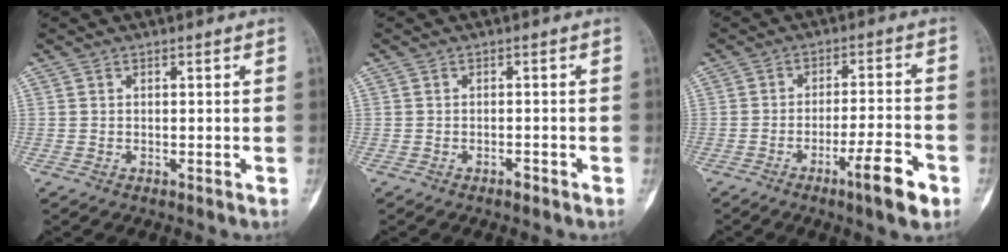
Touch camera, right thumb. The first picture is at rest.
{"total": 1.1, "force": [-0.8, 0.5, 0.6], "torque": [-0.007, 0.006, -0.013]}
{"total": 8.9, "force": [-4.7, 1.4, 7.4], "torque": [-0.117, 0.024, -0.072]}